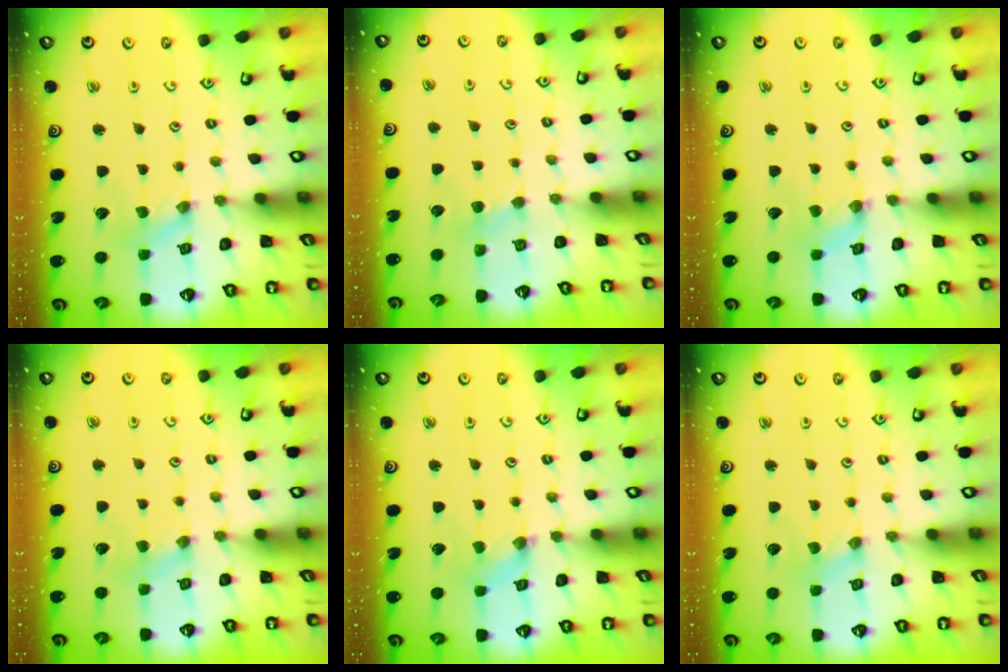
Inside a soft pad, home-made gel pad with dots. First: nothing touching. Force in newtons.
{"total": 3.0, "press": 3.0, "slide": 0.4}
{"total": 0.0}
{"total": 2.4, "press": 2.4, "slide": 0.4}
{"total": 1.3, "press": 1.3, "slide": 0.2}
{"total": 0.0}